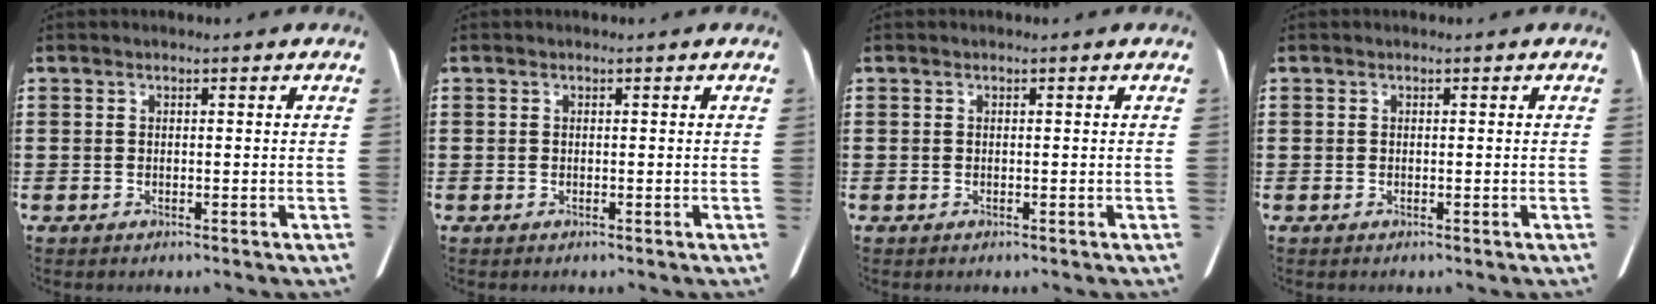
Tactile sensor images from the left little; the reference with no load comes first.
{"total": 0.0}
{"total": 0.0}
{"total": 0.0}